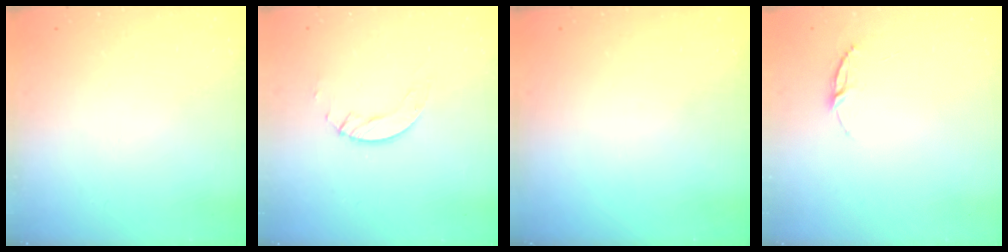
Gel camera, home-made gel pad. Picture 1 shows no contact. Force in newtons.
{"total": 4.1, "press": 4.1, "slide": 0.4}
{"total": 0.0}
{"total": 4.6, "press": 4.5, "slide": 0.4}